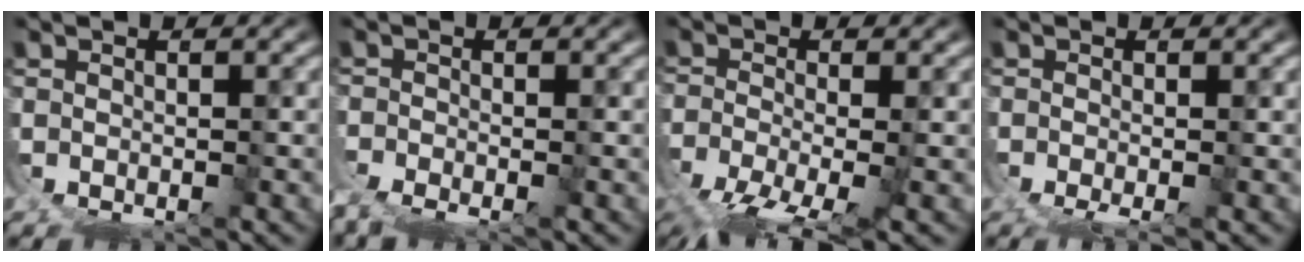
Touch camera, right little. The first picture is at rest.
{"total": 2.7, "force": [-2.1, 1.0, 1.3], "torque": [-0.031, -0.021, -0.035]}
{"total": 6.7, "force": [-5.3, 1.3, 3.9], "torque": [-0.067, -0.034, -0.076]}
{"total": 2.0, "force": [-1.6, 0.1, 1.3], "torque": [-0.014, -0.012, -0.028]}